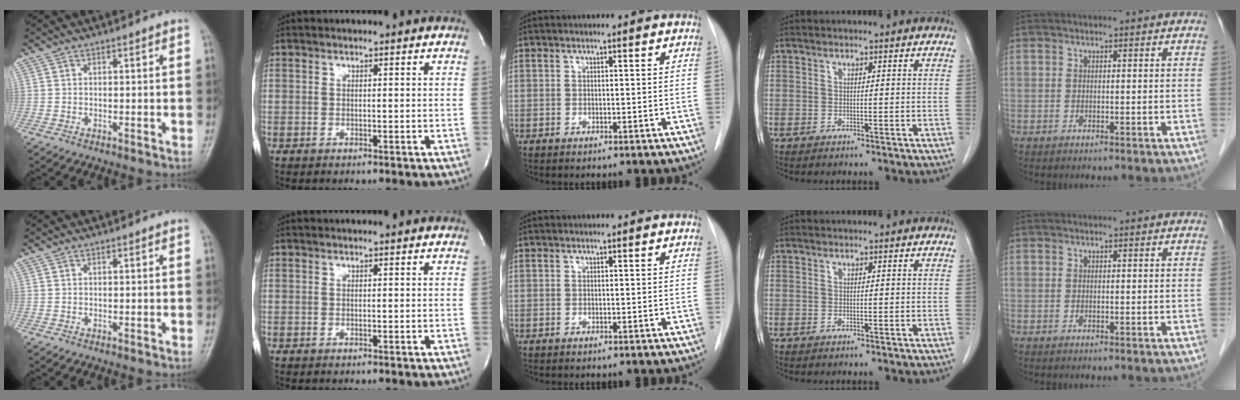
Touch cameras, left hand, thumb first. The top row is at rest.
{}